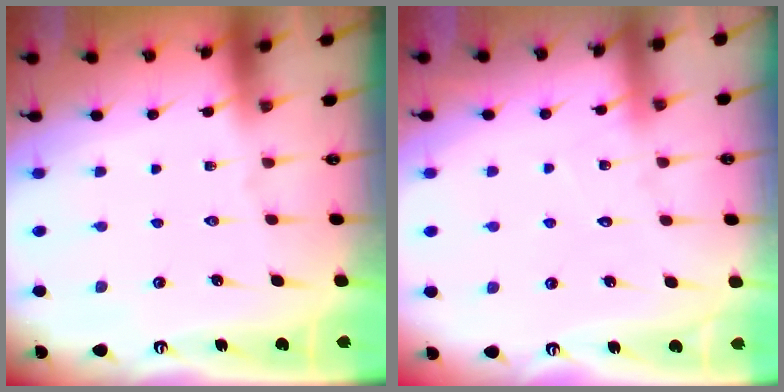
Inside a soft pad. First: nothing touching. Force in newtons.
{"total": 5.4, "press": 5.4, "slide": 0.4}